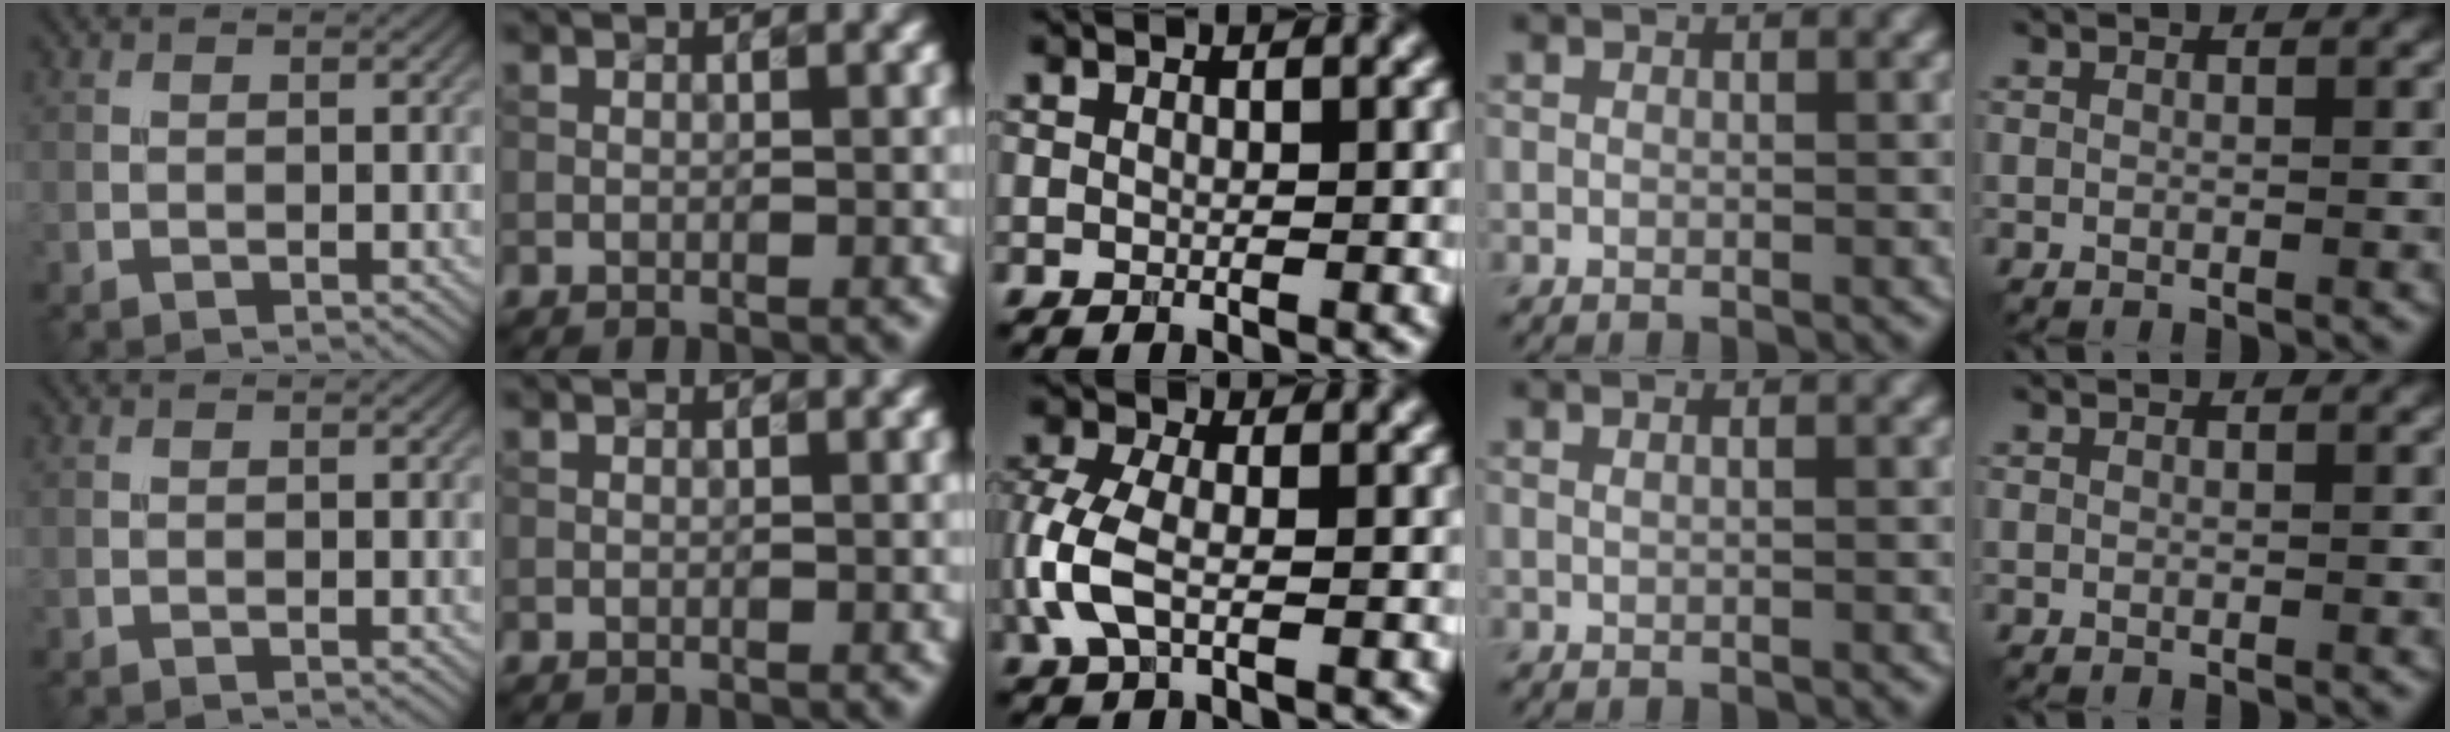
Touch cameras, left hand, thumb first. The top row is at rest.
{"middle": {"total": 4.2, "force": [-1.0, 2.2, 3.5], "torque": [-0.098, 0.003, -0.019]}, "ring": {"total": 1.2, "force": [0.5, 0.6, 0.8], "torque": [-0.002, -0.006, -0.004]}}